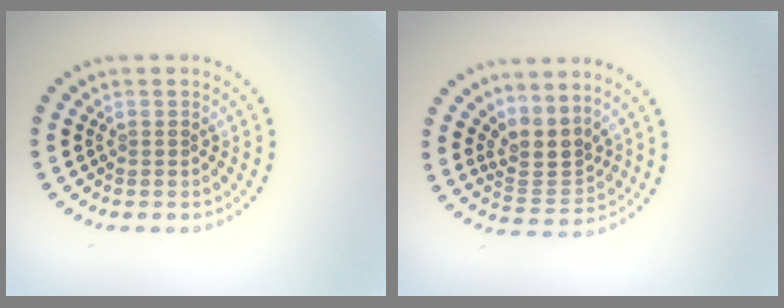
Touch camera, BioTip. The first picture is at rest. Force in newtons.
{"total": 3.0, "press": 2.1, "slide": 2.1}